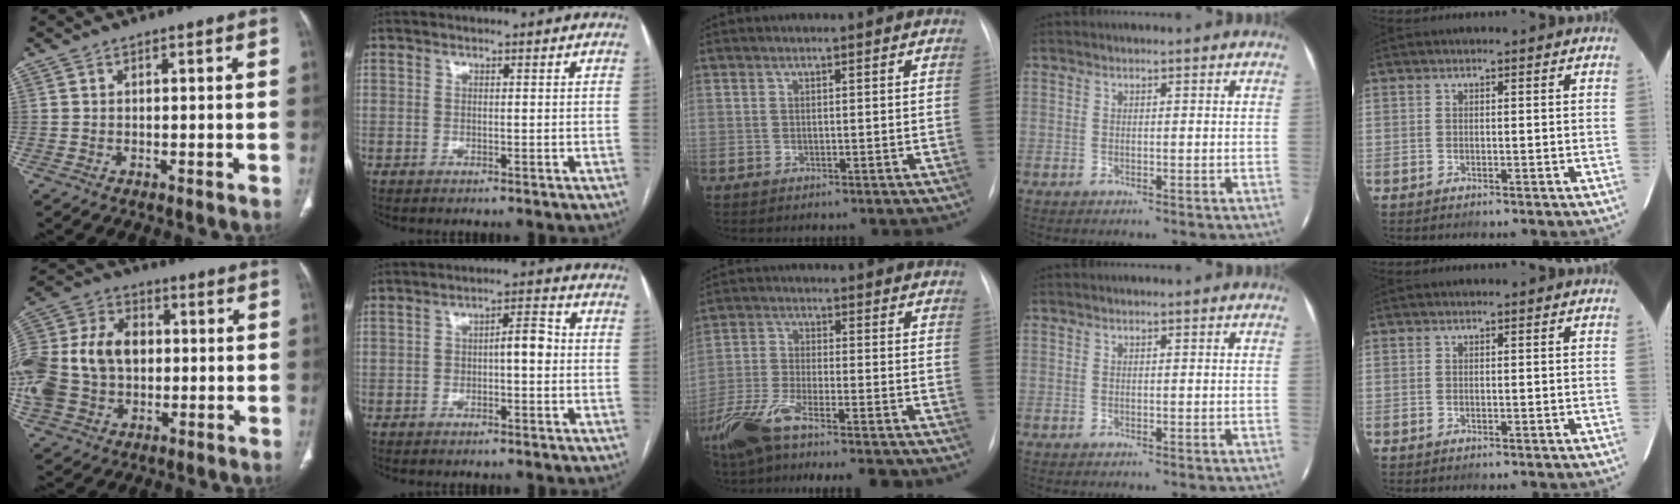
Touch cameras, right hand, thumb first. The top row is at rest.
{"thumb": {"total": 22.2, "force": [0.5, 16.4, 15.0], "torque": [-0.337, 0.028, 0.020]}, "index": {"total": 4.6, "force": [-0.6, 1.4, 4.3], "torque": [-0.064, 0.028, -0.009]}, "middle": {"total": 16.6, "force": [-13.8, 2.5, 8.9], "torque": [-0.179, -0.018, -0.225]}}